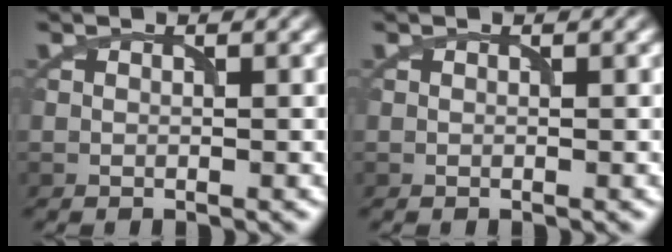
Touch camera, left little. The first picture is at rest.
{"total": 0.0}